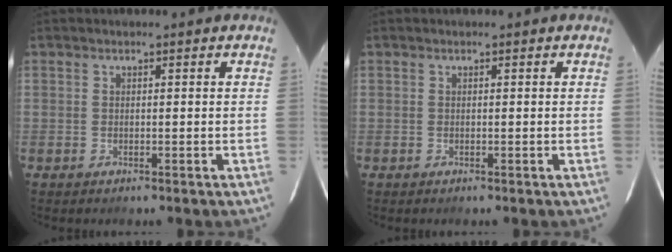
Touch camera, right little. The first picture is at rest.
{"total": 0.0}